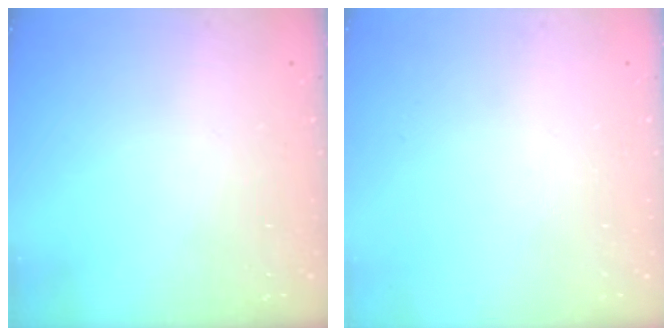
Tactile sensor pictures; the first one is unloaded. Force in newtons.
{"total": 0.0}